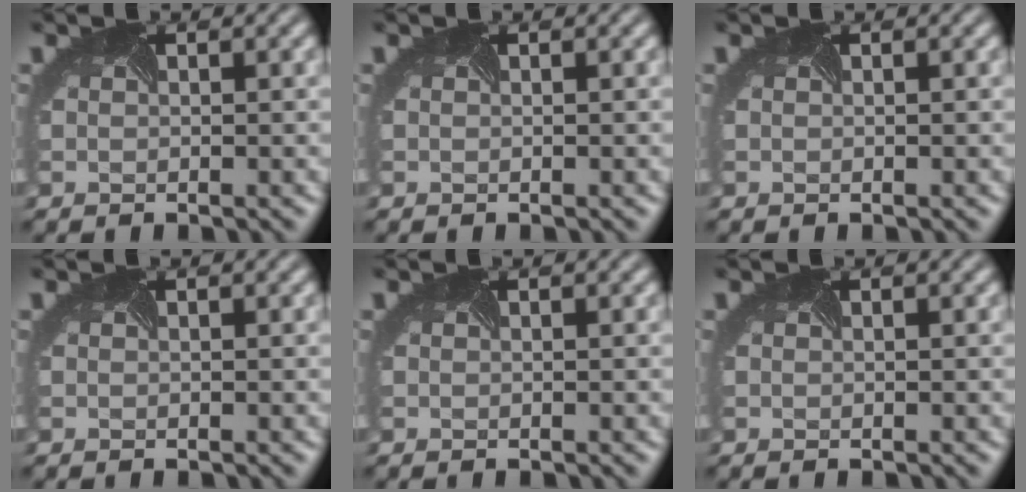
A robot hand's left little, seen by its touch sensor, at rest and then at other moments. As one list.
[{"total": 0.0}, {"total": 0.0}, {"total": 0.0}, {"total": 0.0}, {"total": 0.0}]